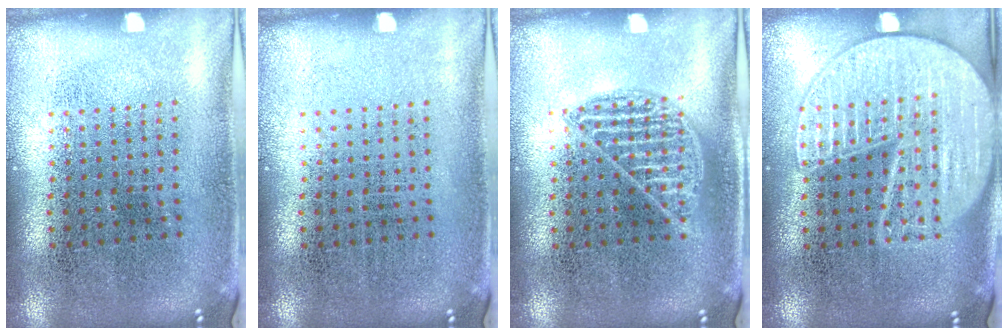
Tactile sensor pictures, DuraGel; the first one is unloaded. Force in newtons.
{"total": 0.0}
{"total": 1.0, "press": 1.0, "slide": 0.1}
{"total": 3.0, "press": 3.0, "slide": 0.2}